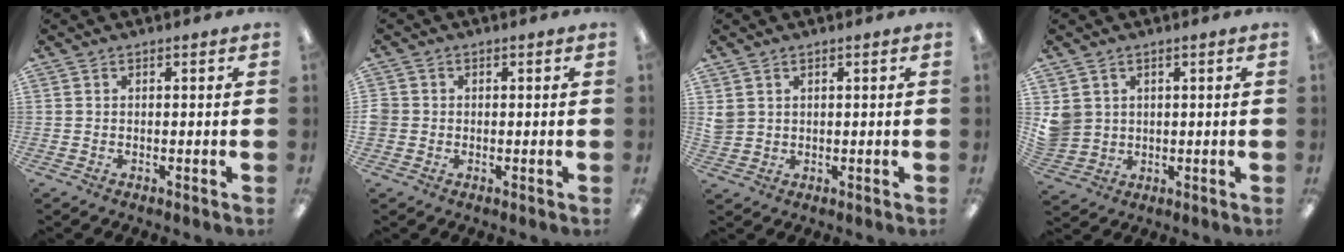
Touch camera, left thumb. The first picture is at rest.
{"total": 2.1, "force": [-0.1, 2.0, 0.6], "torque": [-0.010, 0.005, -0.001]}
{"total": 2.3, "force": [1.1, 2.0, 0.7], "torque": [-0.017, 0.001, 0.022]}
{"total": 4.7, "force": [1.6, 4.3, 0.9], "torque": [-0.029, 0.000, 0.032]}